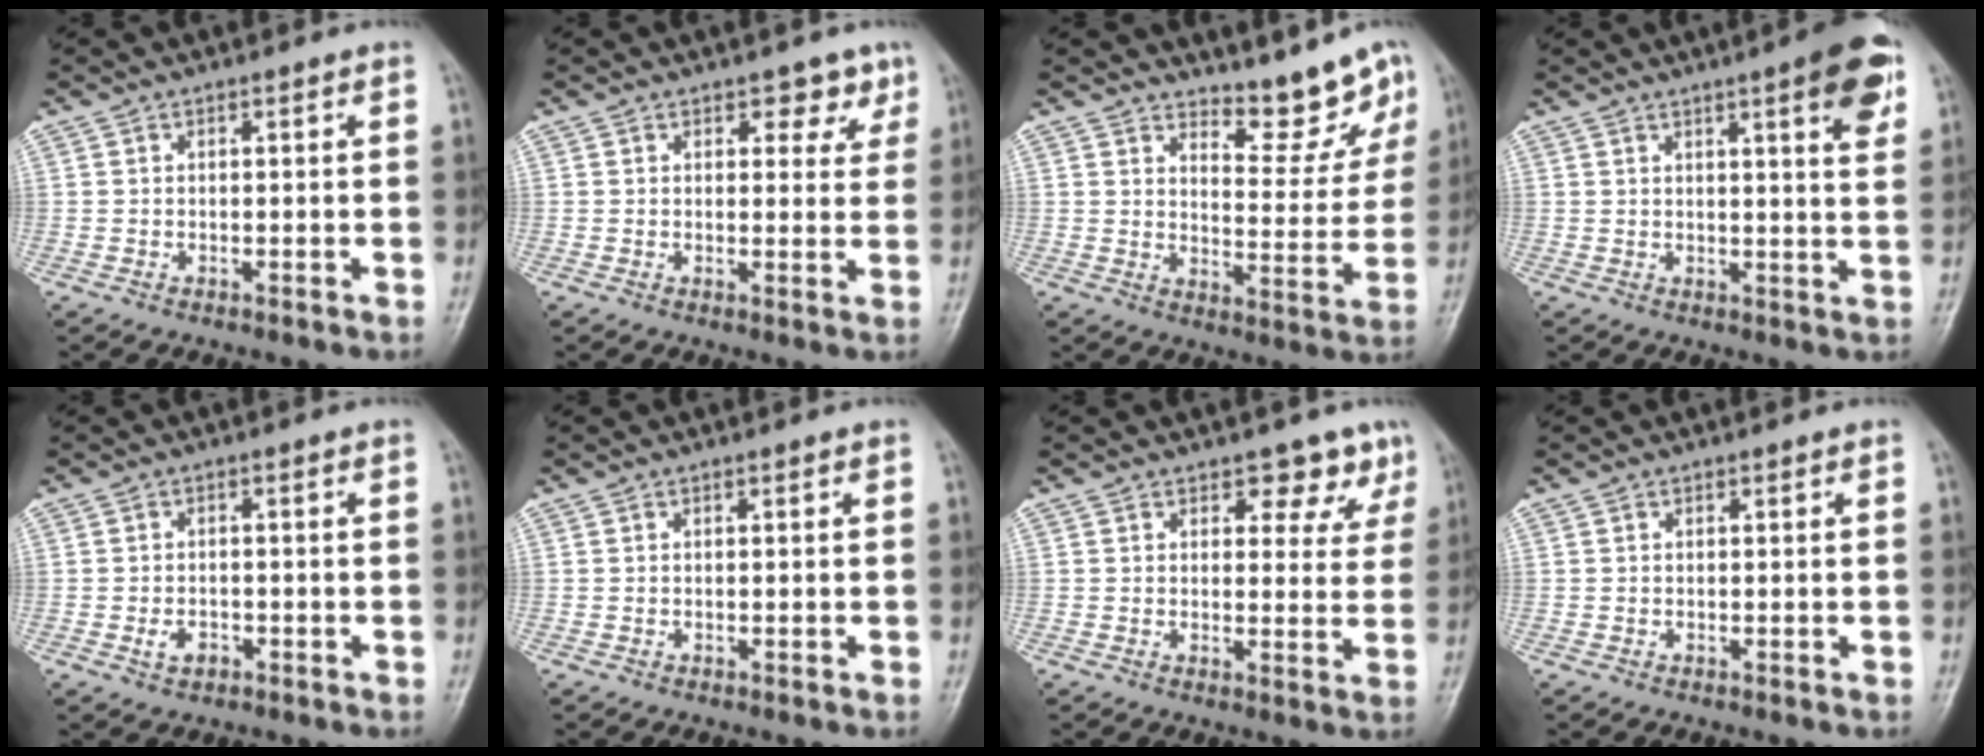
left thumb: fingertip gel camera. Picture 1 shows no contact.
{"total": 3.9, "force": [2.6, 2.5, 1.6], "torque": [0.014, -0.011, 0.030]}
{"total": 9.0, "force": [7.8, 2.8, 3.3], "torque": [-0.014, -0.069, 0.113]}
{"total": 8.7, "force": [4.4, 1.6, 7.3], "torque": [-0.082, -0.015, 0.052]}
{"total": 2.9, "force": [-1.2, 2.0, 1.6], "torque": [-0.024, 0.005, -0.018]}
{"total": 0.0}
{"total": 5.8, "force": [4.2, 3.4, 2.1], "torque": [0.009, -0.027, 0.043]}
{"total": 0.0}